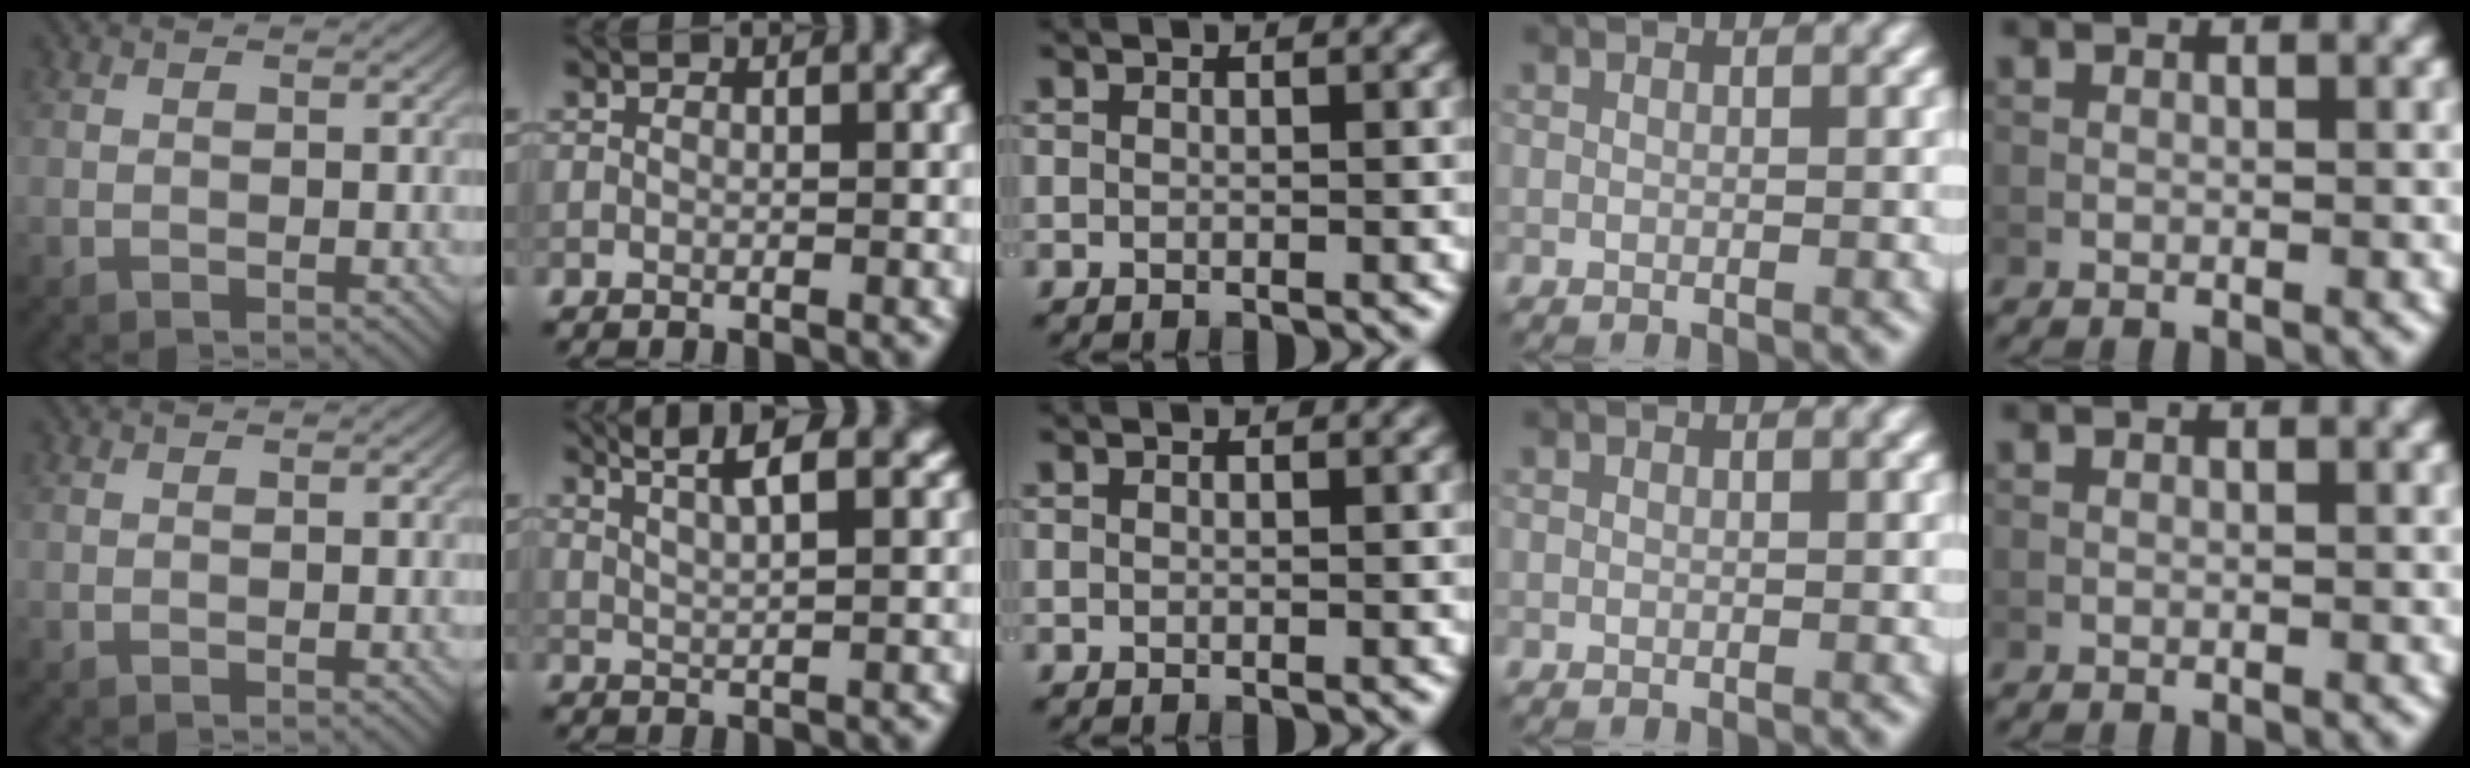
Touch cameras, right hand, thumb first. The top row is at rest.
{"index": {"total": 6.5, "force": [4.1, 2.6, 4.4], "torque": [-0.048, 0.031, 0.041]}}